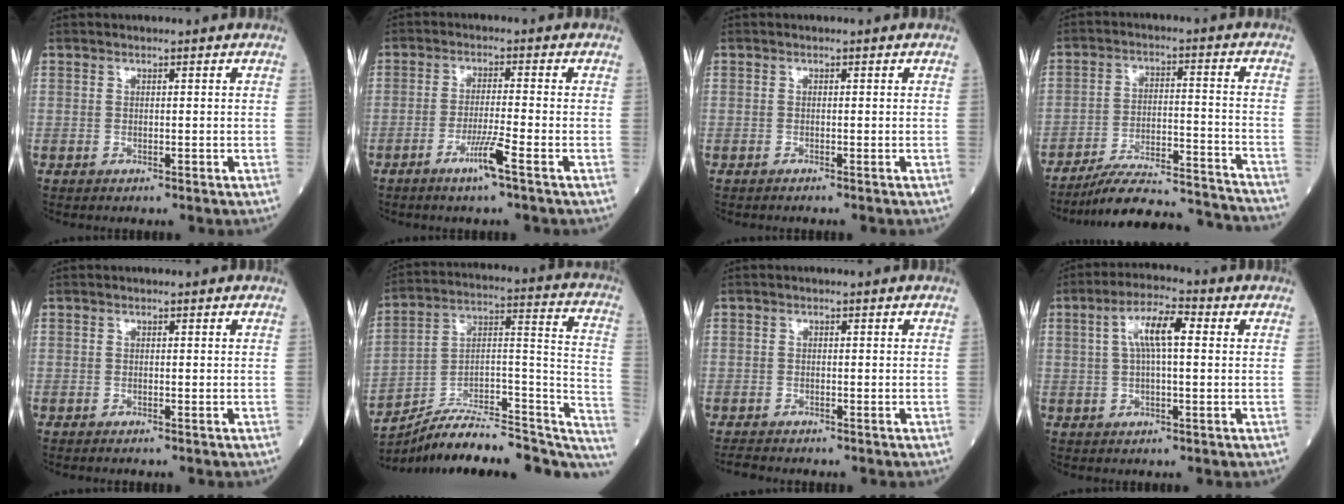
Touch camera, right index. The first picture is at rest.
{"total": 4.8, "force": [-2.8, -0.8, 3.8], "torque": [-0.075, -0.008, -0.056]}
{"total": 1.3, "force": [-1.2, -0.1, 0.5], "torque": [-0.010, -0.001, -0.014]}
{"total": 18.1, "force": [-17.4, 1.2, 4.9], "torque": [-0.079, 0.009, -0.253]}
{"total": 0.7, "force": [-0.6, 0.0, 0.3], "torque": [-0.007, -0.003, -0.009]}
{"total": 23.4, "force": [-19.5, 6.5, 11.1], "torque": [-0.120, 0.058, -0.290]}
{"total": 1.6, "force": [-1.5, 0.5, 0.1], "torque": [-0.009, -0.006, -0.026]}
{"total": 6.7, "force": [1.3, 1.4, 6.4], "torque": [-0.125, 0.022, 0.023]}